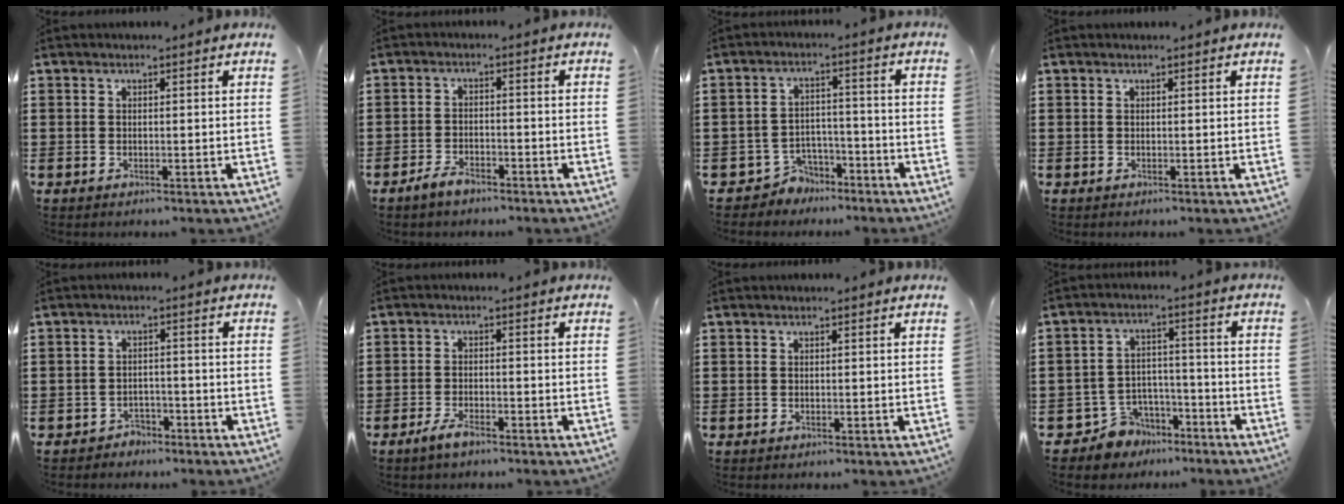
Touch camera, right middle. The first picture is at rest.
{"total": 2.9, "force": [-2.4, 1.1, 1.2], "torque": [-0.029, 0.004, -0.050]}
{"total": 4.3, "force": [-3.9, 1.8, 0.1], "torque": [-0.019, 0.006, -0.084]}
{"total": 0.0}
{"total": 2.3, "force": [-2.1, 0.9, -0.1], "torque": [-0.007, 0.002, -0.048]}
{"total": 2.9, "force": [-2.0, 0.9, 1.8], "torque": [-0.045, -0.002, -0.042]}
{"total": 0.0}
{"total": 6.5, "force": [-5.6, 3.3, 0.7], "torque": [-0.037, 0.012, -0.112]}